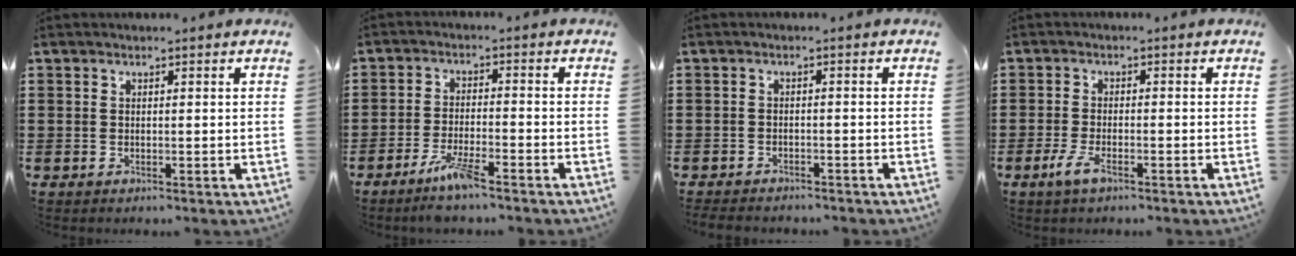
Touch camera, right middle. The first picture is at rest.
{"total": 5.3, "force": [-3.9, 0.6, 3.5], "torque": [-0.076, -0.009, -0.072]}
{"total": 2.0, "force": [-2.0, 0.3, 0.1], "torque": [-0.008, -0.001, -0.043]}
{"total": 3.5, "force": [-2.0, 1.0, 2.7], "torque": [-0.067, -0.005, -0.043]}